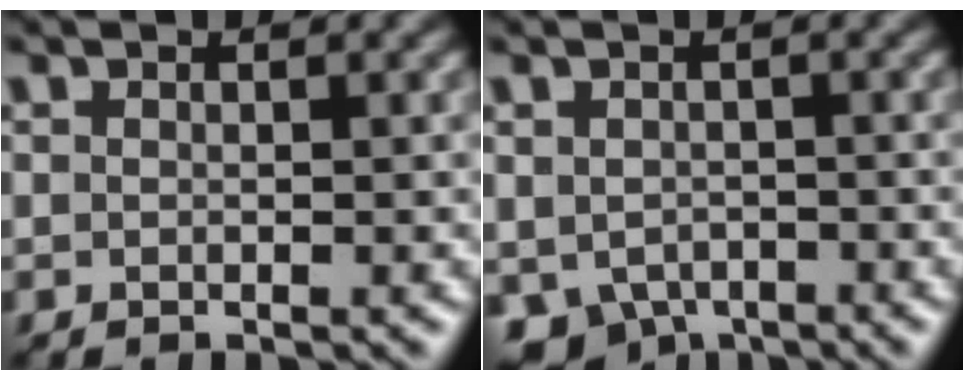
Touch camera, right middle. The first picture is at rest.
{"total": 4.2, "force": [-2.2, 3.0, 1.8], "torque": [-0.034, -0.022, -0.031]}